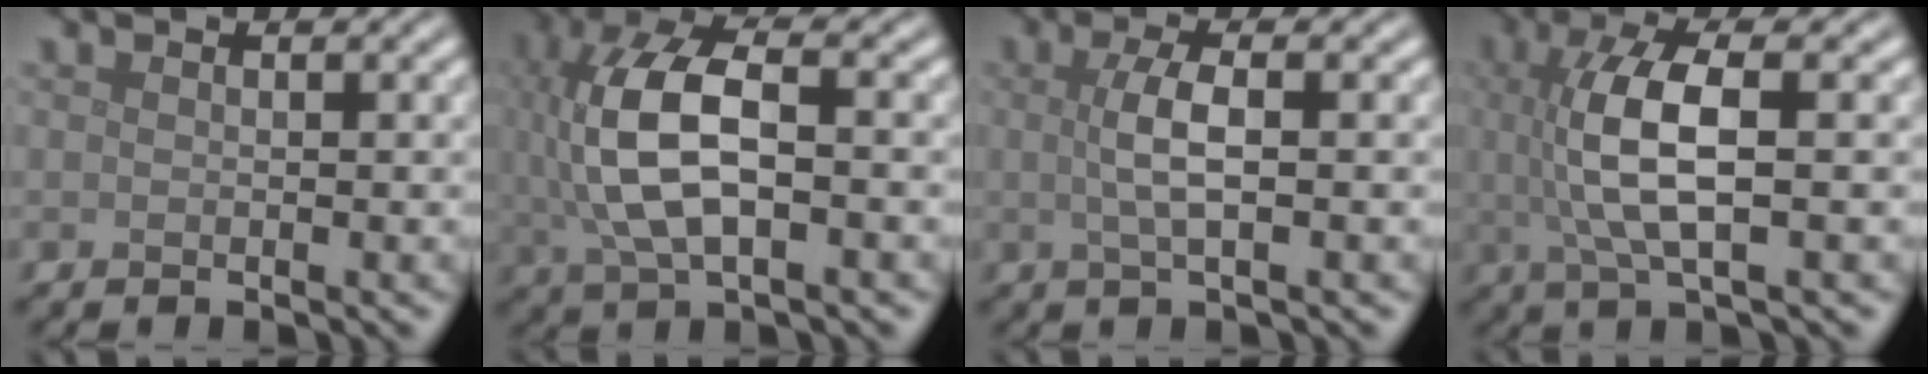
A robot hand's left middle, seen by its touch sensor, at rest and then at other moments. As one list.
[{"total": 8.8, "force": [0.4, 4.1, 7.7], "torque": [-0.176, 0.008, 0.008]}, {"total": 3.0, "force": [0.2, 0.8, 2.9], "torque": [-0.058, 0.004, 0.002]}, {"total": 6.3, "force": [0.4, 1.9, 6.0], "torque": [-0.126, 0.002, 0.010]}]